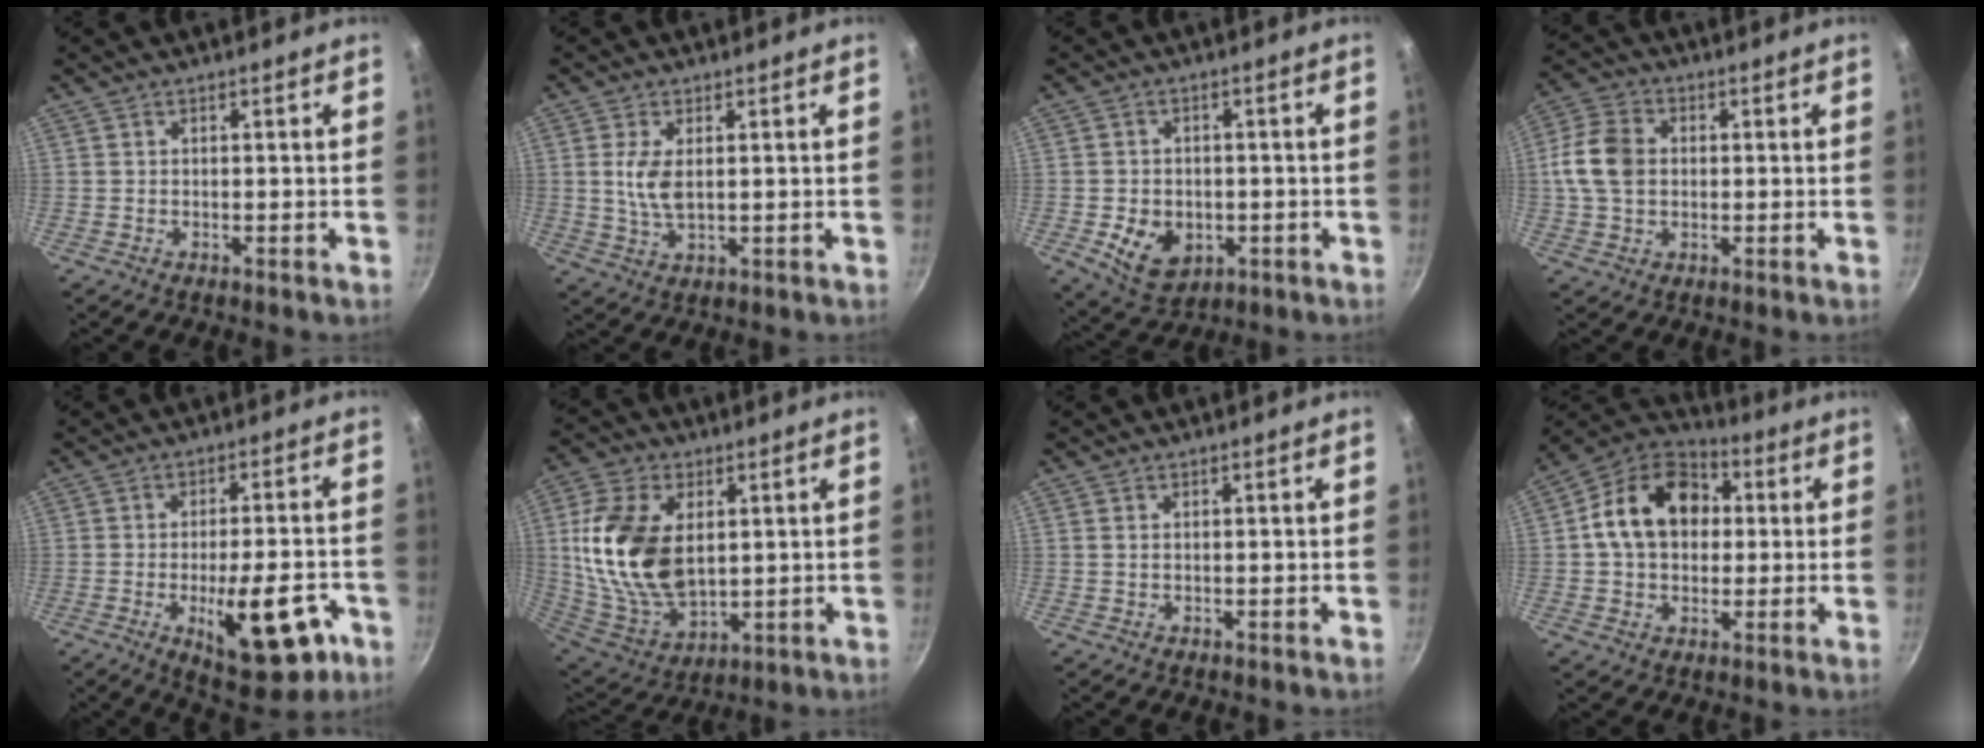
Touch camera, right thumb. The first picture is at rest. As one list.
[{"total": 5.5, "force": [1.0, 2.6, 4.7], "torque": [-0.095, -0.006, 0.021]}, {"total": 9.3, "force": [-2.3, 7.0, 5.6], "torque": [-0.074, -0.003, -0.024]}, {"total": 9.6, "force": [0.5, 7.1, 6.4], "torque": [-0.116, 0.014, -0.001]}, {"total": 16.0, "force": [-5.7, 6.5, 13.4], "torque": [-0.154, 0.019, -0.068]}, {"total": 19.9, "force": [3.3, 12.4, 15.3], "torque": [-0.282, -0.019, 0.074]}, {"total": 0.6, "force": [0.2, 0.4, 0.4], "torque": [-0.009, 0.001, 0.002]}, {"total": 16.8, "force": [2.4, 12.7, 10.7], "torque": [-0.155, 0.029, 0.023]}]